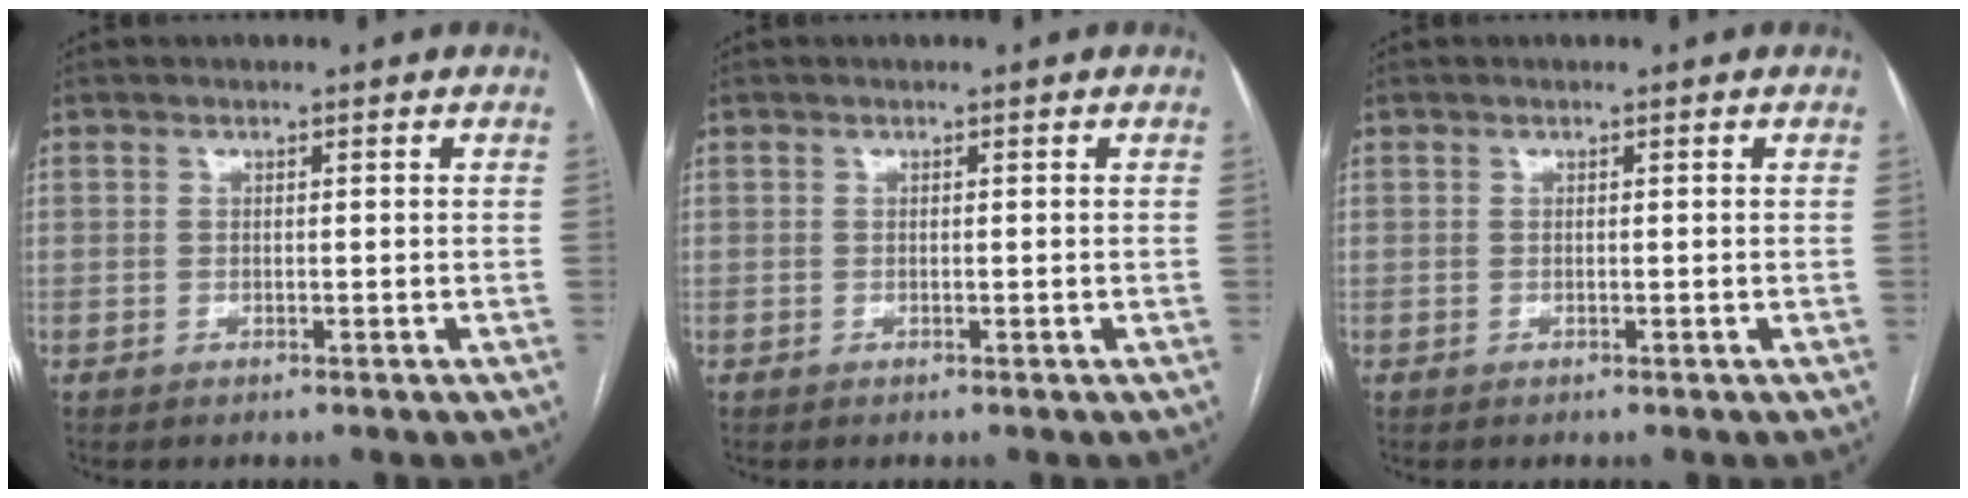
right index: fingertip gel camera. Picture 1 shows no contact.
{"total": 0.0}
{"total": 0.0}